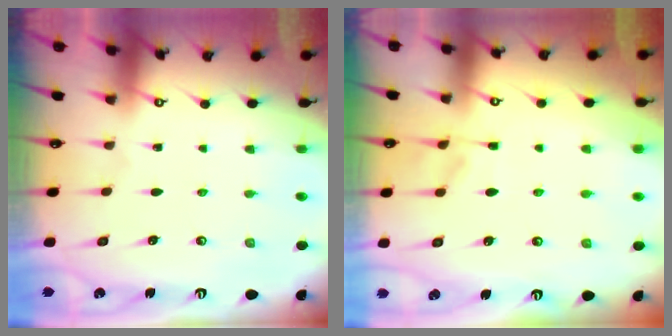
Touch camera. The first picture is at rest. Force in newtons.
{"total": 1.2, "press": 0.1, "slide": 1.2}